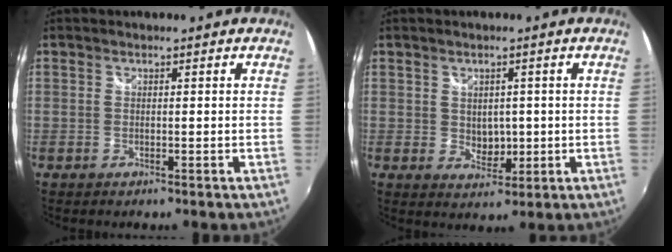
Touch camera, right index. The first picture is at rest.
{"total": 4.0, "force": [0.2, 3.3, 2.3], "torque": [-0.031, -0.004, 0.010]}